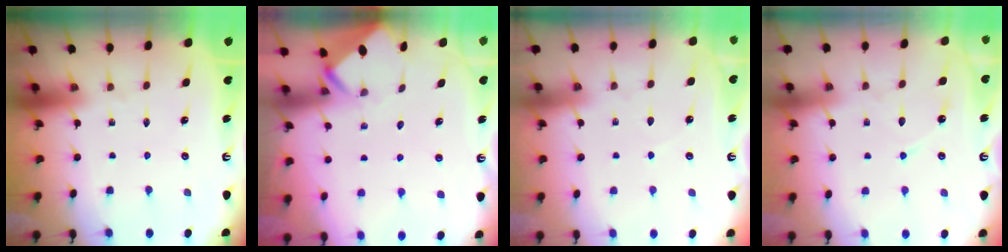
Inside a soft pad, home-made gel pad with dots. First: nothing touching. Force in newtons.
{"total": 3.4, "press": 3.4, "slide": 0.1}
{"total": 3.6, "press": 3.5, "slide": 0.4}
{"total": 5.5, "press": 5.5, "slide": 0.7}